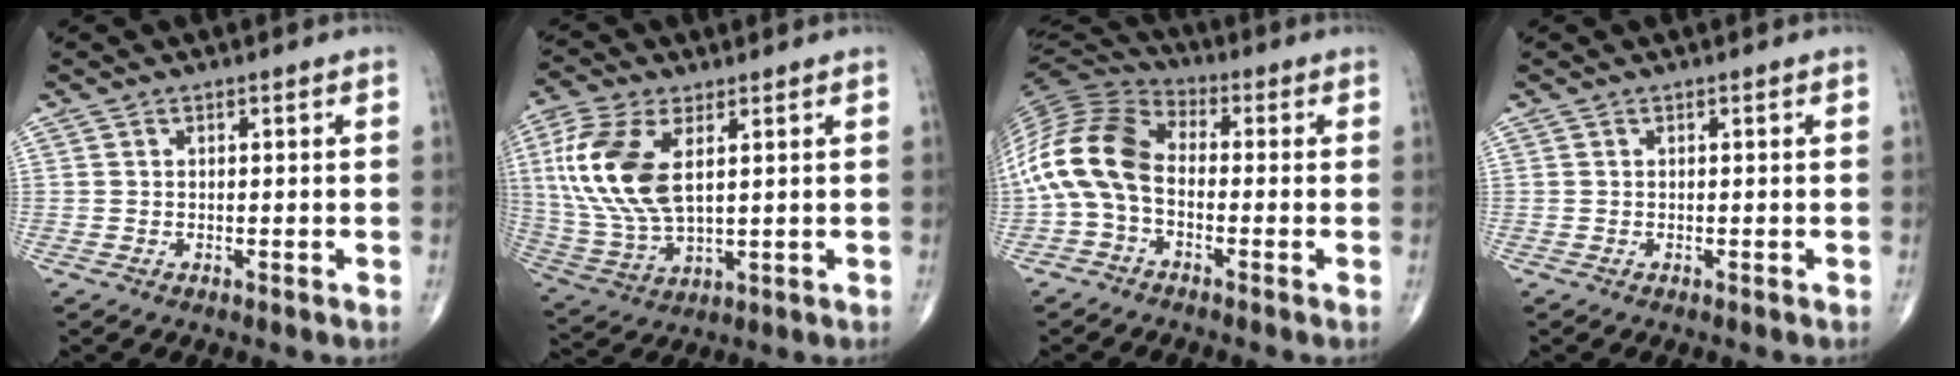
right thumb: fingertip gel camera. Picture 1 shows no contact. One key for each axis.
{"total": 16.0, "fx": 4.0, "fy": 8.1, "fz": 13.2, "tx": -0.293, "ty": -0.006, "tz": 0.084}
{"total": 14.4, "fx": -2.0, "fy": 9.1, "fz": 10.9, "tx": -0.225, "ty": 0.043, "tz": -0.052}
{"total": 0.0}